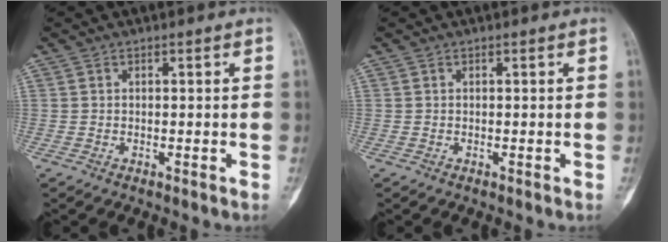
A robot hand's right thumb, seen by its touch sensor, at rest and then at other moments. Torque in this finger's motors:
{"motor_torque": [0.00, 0.00, 0.00, 0.00, 0.00]}